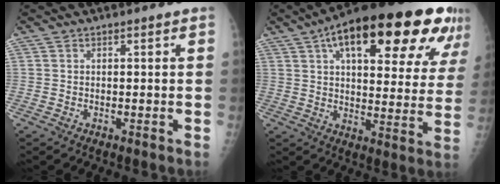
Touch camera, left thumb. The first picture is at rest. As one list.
[{"total": 29.3, "force": [15.2, 10.7, 22.7], "torque": [-0.302, 0.003, 0.214]}]